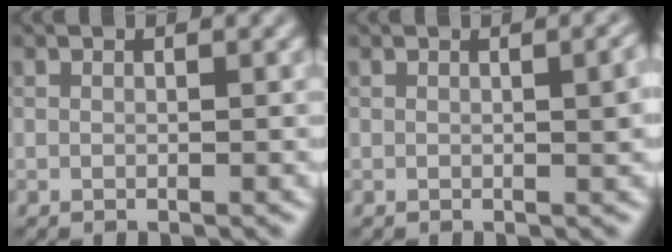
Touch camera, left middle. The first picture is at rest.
{"total": 1.9, "force": [0.2, 0.4, 1.8], "torque": [-0.021, 0.003, 0.003]}